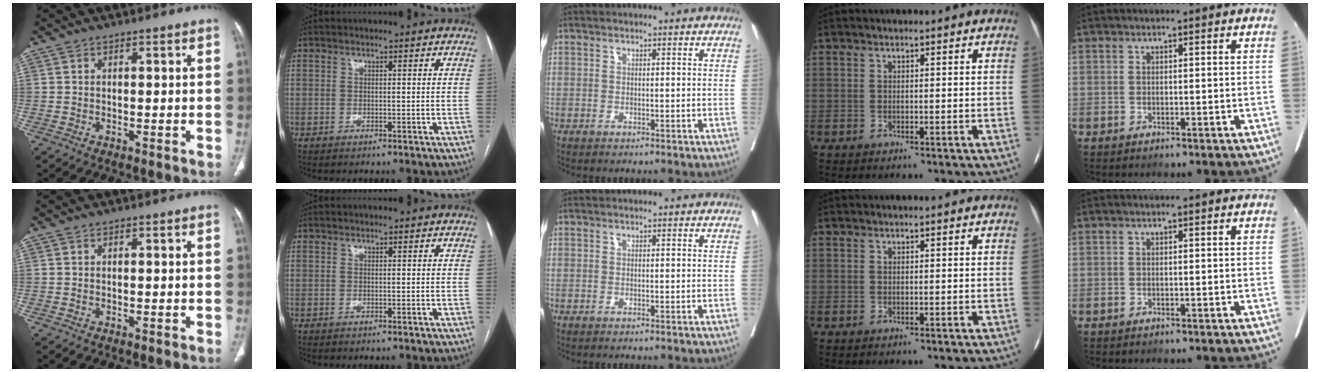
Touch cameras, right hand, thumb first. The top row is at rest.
{}